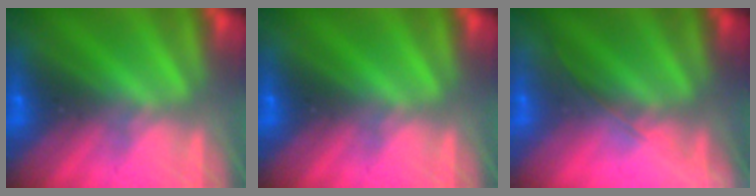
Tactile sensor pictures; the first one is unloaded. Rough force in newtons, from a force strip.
{"total": 0.0}
{"total": 1.5}